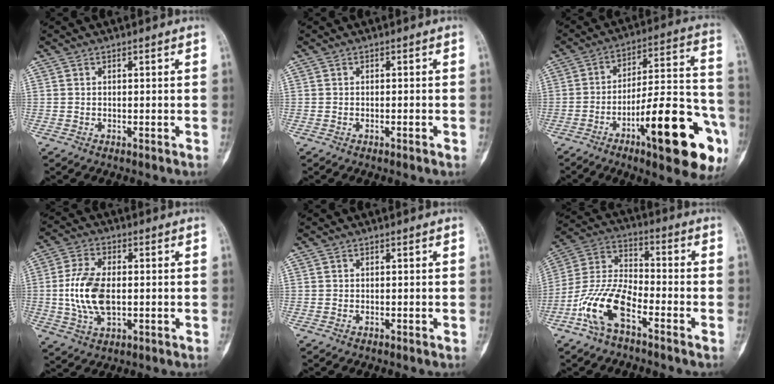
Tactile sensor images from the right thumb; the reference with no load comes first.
{"total": 1.0, "force": [-0.4, 0.2, 0.8], "torque": [-0.018, 0.003, -0.004]}
{"total": 23.9, "force": [-10.3, 6.3, 20.7], "torque": [-0.259, 0.059, -0.148]}
{"total": 11.2, "force": [-0.4, 6.2, 9.3], "torque": [-0.188, 0.004, -0.006]}
{"total": 0.0}
{"total": 12.3, "force": [-6.2, 5.2, 9.2], "torque": [-0.195, 0.044, -0.128]}